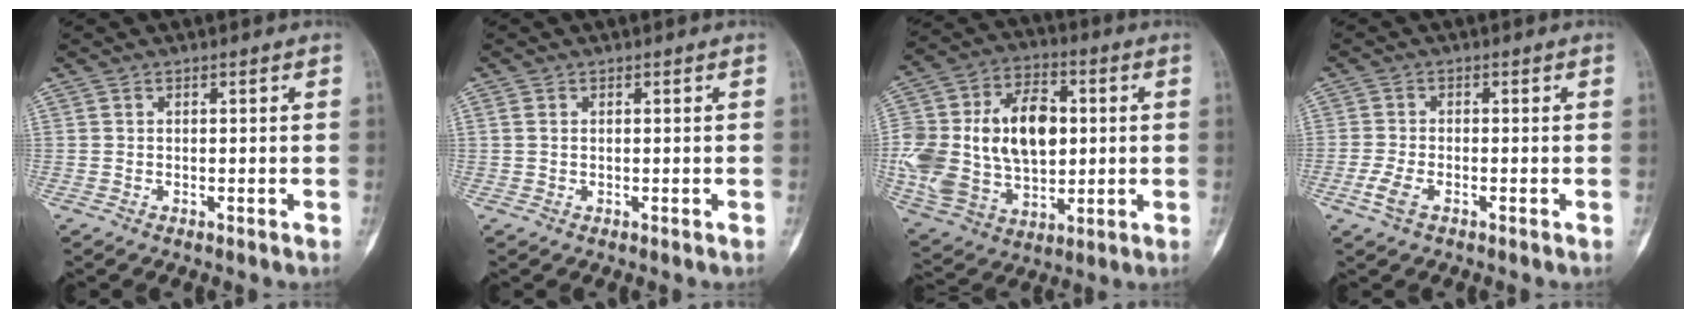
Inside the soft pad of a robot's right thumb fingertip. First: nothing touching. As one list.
[{"total": 1.1, "force": [0.2, 0.8, 0.7], "torque": [-0.016, 0.000, 0.004]}, {"total": 27.0, "force": [1.9, 18.1, 20.0], "torque": [-0.400, 0.017, 0.048]}, {"total": 3.6, "force": [-1.7, 1.9, 2.5], "torque": [-0.058, 0.004, -0.037]}]